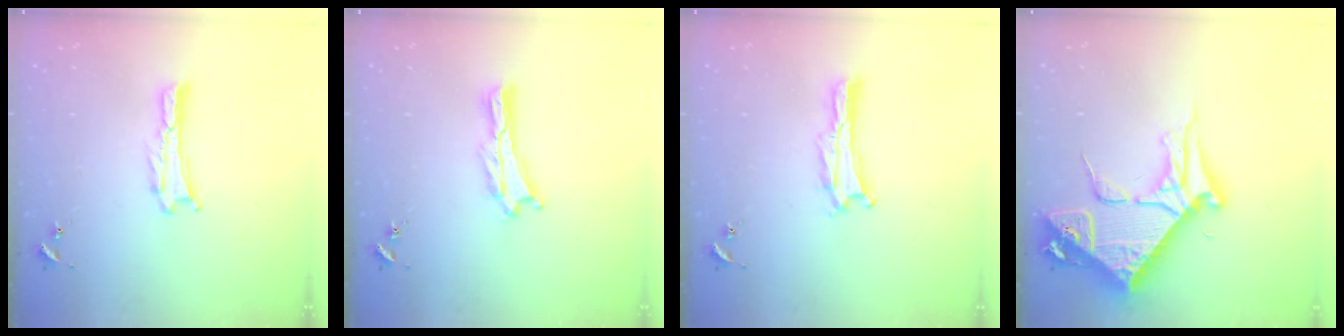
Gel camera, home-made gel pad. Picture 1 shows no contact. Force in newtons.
{"total": 0.7, "press": 0.7, "slide": 0.2}
{"total": 0.0}
{"total": 10.4, "press": 10.3, "slide": 1.2}